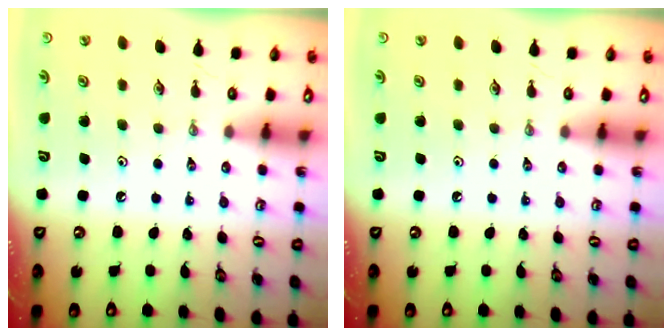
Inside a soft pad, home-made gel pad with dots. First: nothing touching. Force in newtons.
{"total": 0.0}